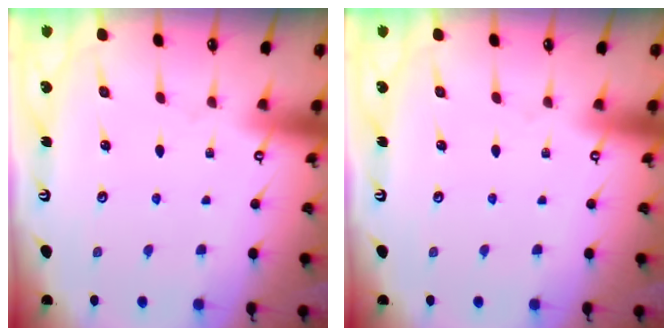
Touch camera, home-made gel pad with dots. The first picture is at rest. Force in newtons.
{"total": 0.0}